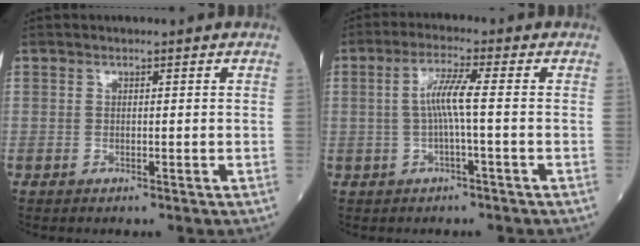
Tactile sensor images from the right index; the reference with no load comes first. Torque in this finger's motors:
{"motor_torque": [1.03, -0.02, 0.48, 0.13]}